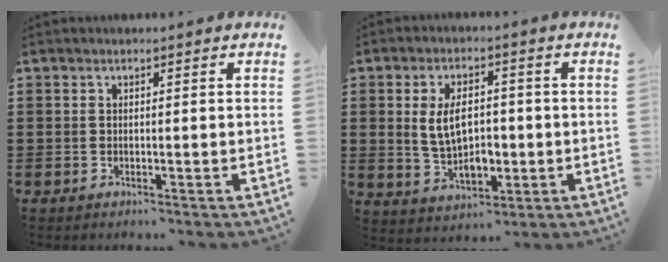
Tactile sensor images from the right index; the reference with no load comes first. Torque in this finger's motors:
{"motor_torque": [1.66, 0.48, 0.45, 0.15]}